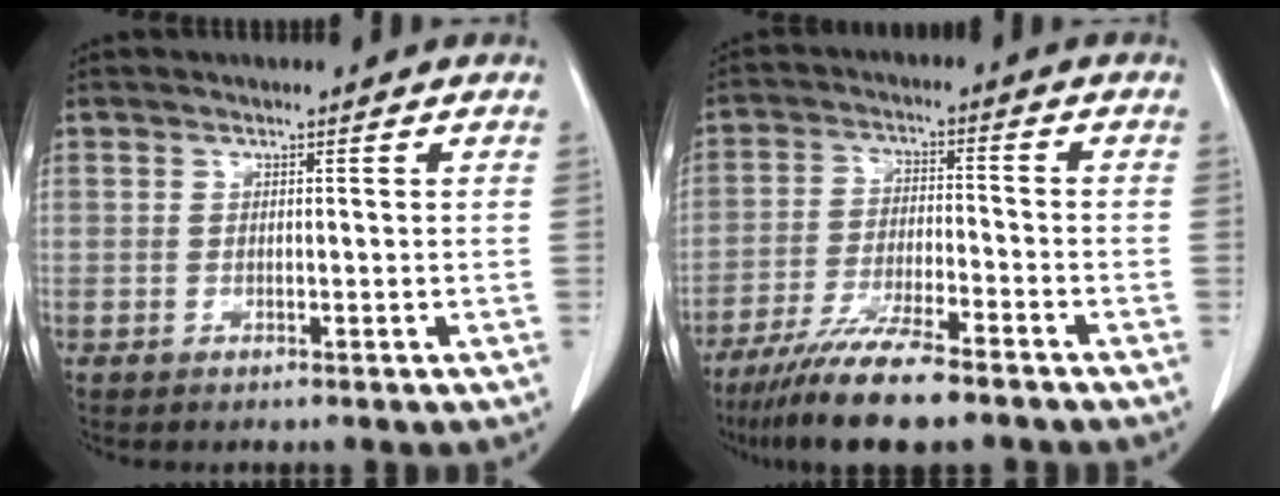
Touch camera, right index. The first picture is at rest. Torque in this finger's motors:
{"motor_torque": [1.09, -1.05, 0.35, 0.16]}